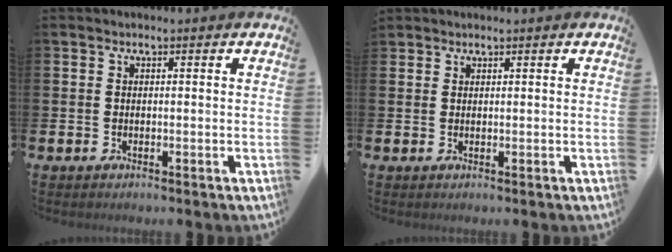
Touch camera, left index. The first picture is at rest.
{"total": 1.0, "force": [0.9, 0.4, -0.2], "torque": [0.015, -0.002, 0.015]}